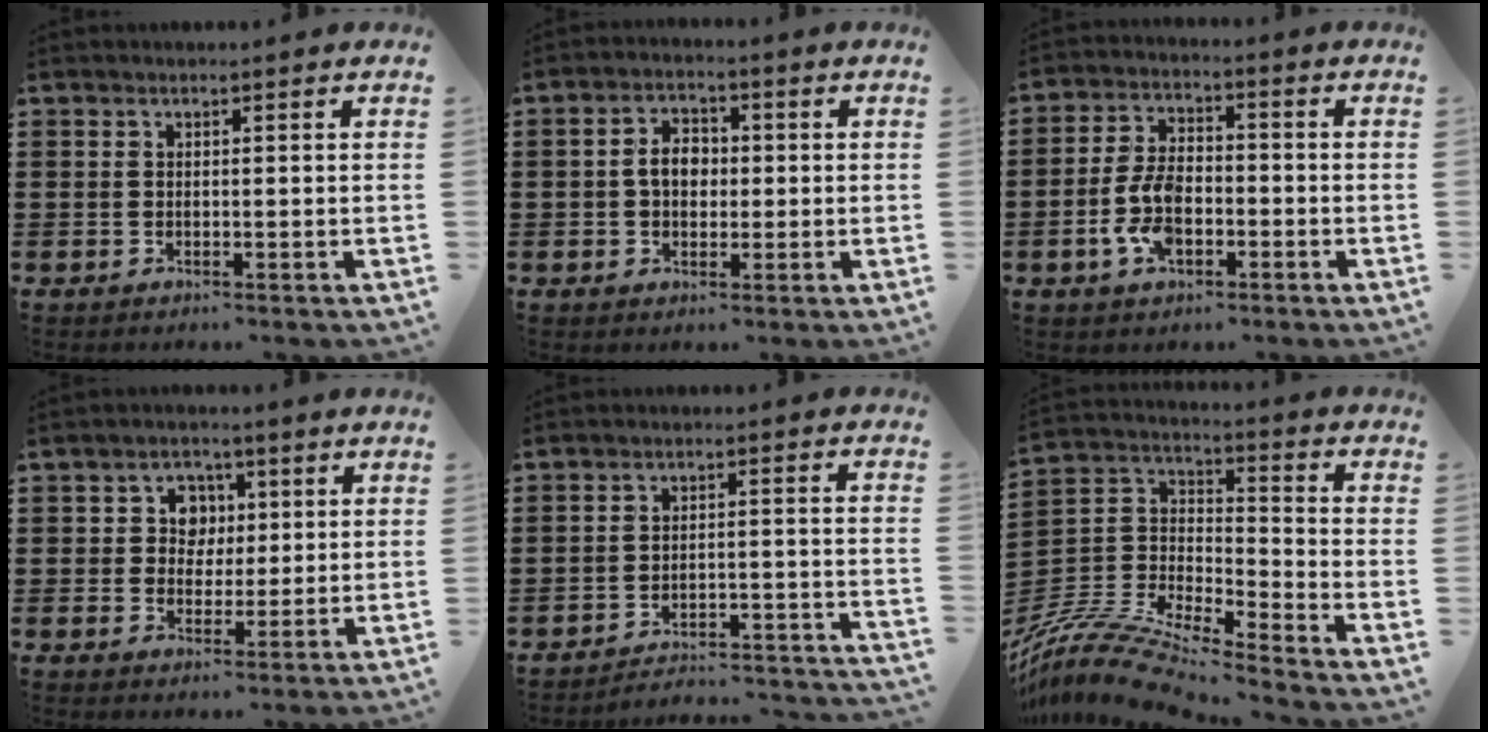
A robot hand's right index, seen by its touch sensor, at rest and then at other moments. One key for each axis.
{"total": 4.2, "fx": -0.1, "fy": 2.9, "fz": 3.0, "tx": -0.063, "ty": 0.012, "tz": -0.005}
{"total": 7.3, "fx": -2.4, "fy": 3.9, "fz": 5.7, "tx": -0.140, "ty": -0.003, "tz": -0.050}
{"total": 3.6, "fx": 0.6, "fy": 3.5, "fz": 0.2, "tx": -0.003, "ty": 0.007, "tz": 0.004}
{"total": 3.4, "fx": -3.2, "fy": 0.2, "fz": 1.1, "tx": -0.028, "ty": -0.009, "tz": -0.071}
{"total": 11.1, "fx": -10.3, "fy": 1.3, "fz": 4.0, "tx": -0.099, "ty": 0.010, "tz": -0.214}